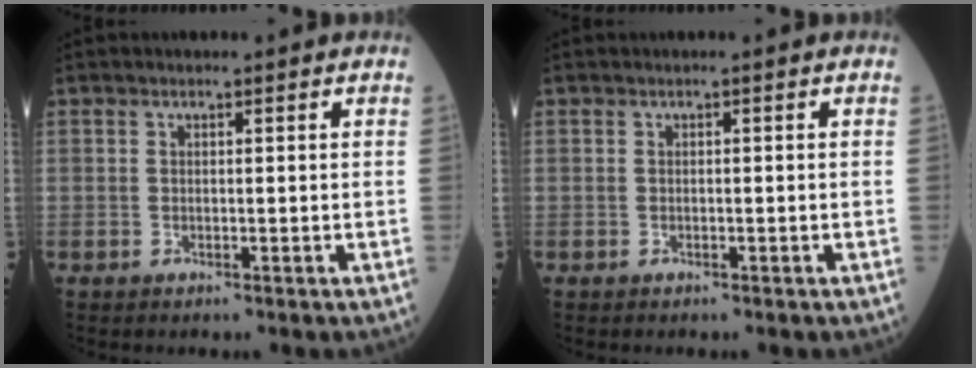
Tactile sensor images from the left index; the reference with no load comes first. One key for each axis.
{"total": 0.0}